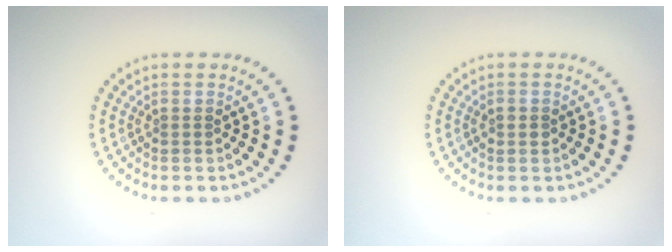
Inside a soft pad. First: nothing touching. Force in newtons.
{"total": 1.0, "press": 1.0, "slide": 0.1}